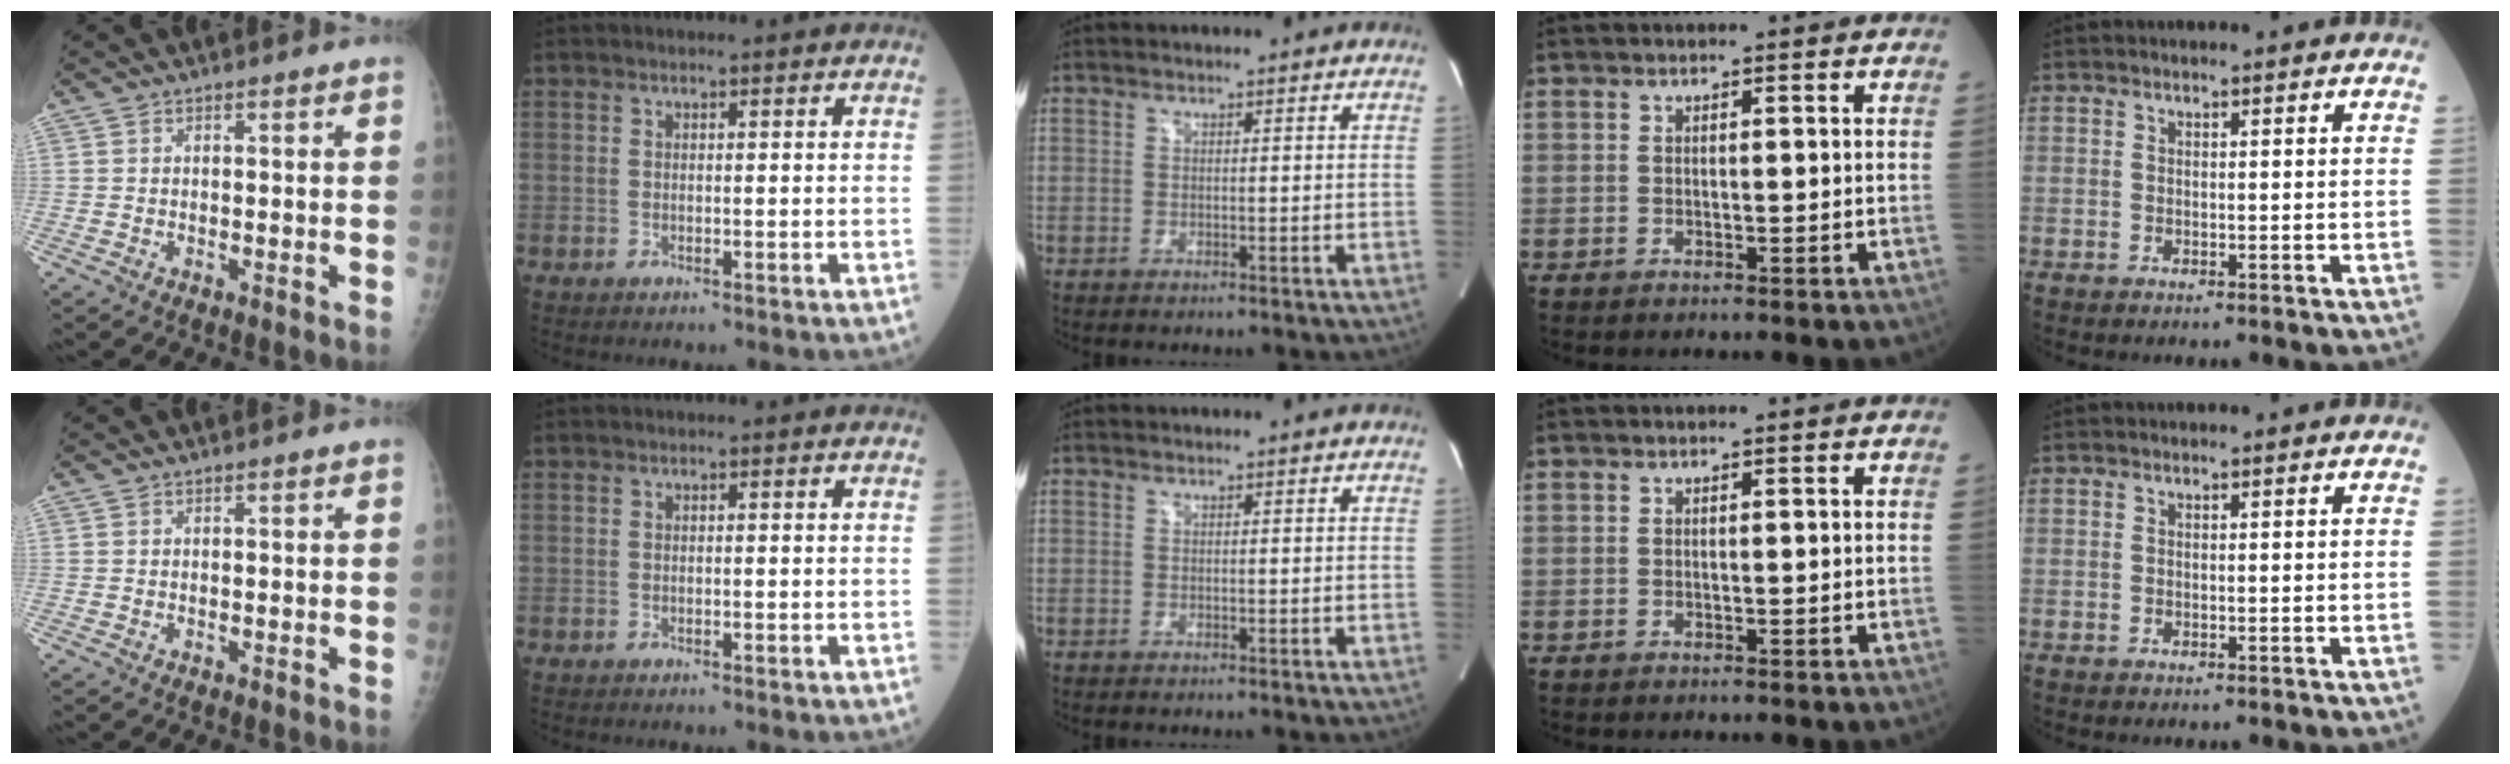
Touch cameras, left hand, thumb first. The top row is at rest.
{}